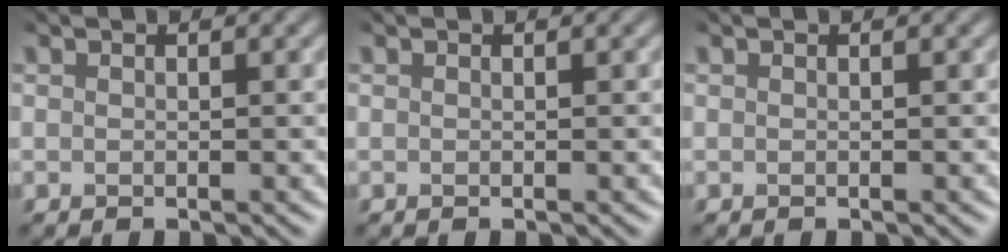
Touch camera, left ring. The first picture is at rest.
{"total": 0.0}
{"total": 0.0}